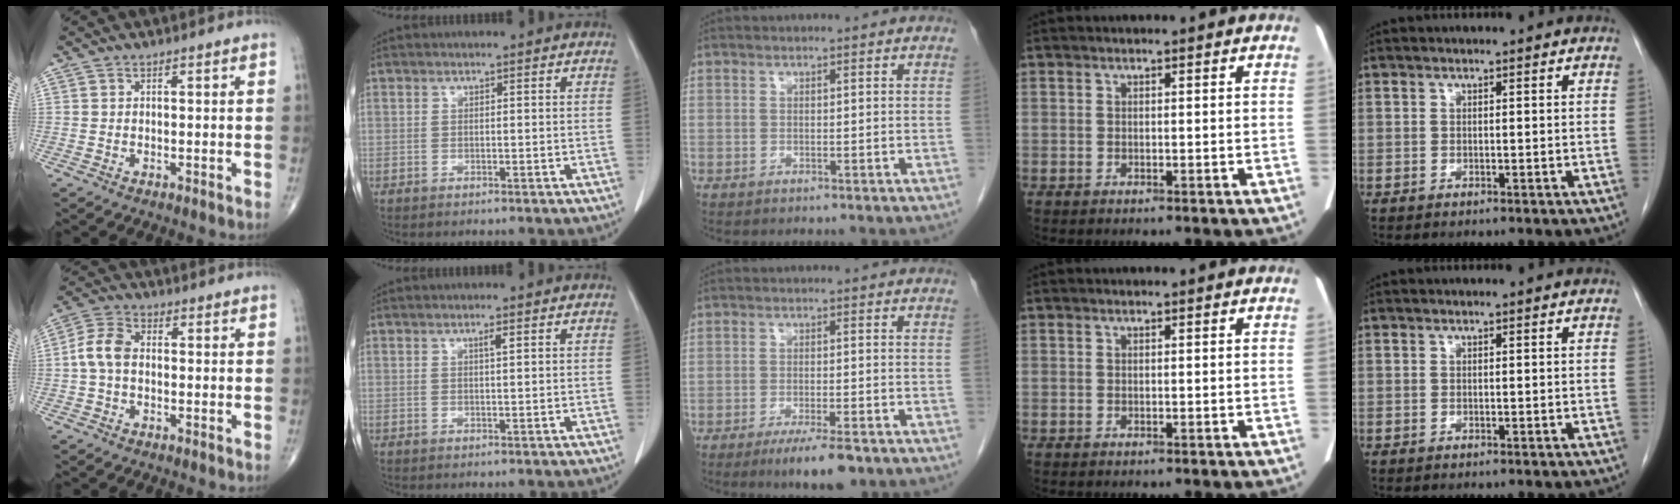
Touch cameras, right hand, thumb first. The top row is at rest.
{"thumb": {"total": 5.9, "force": [-0.4, 3.8, 4.5], "torque": [-0.091, 0.018, -0.017]}, "index": {"total": 1.1, "force": [0.5, 0.0, 0.9], "torque": [-0.018, 0.000, 0.009]}, "middle": {"total": 6.2, "force": [-4.2, 0.9, 4.5], "torque": [-0.067, -0.012, -0.063]}}